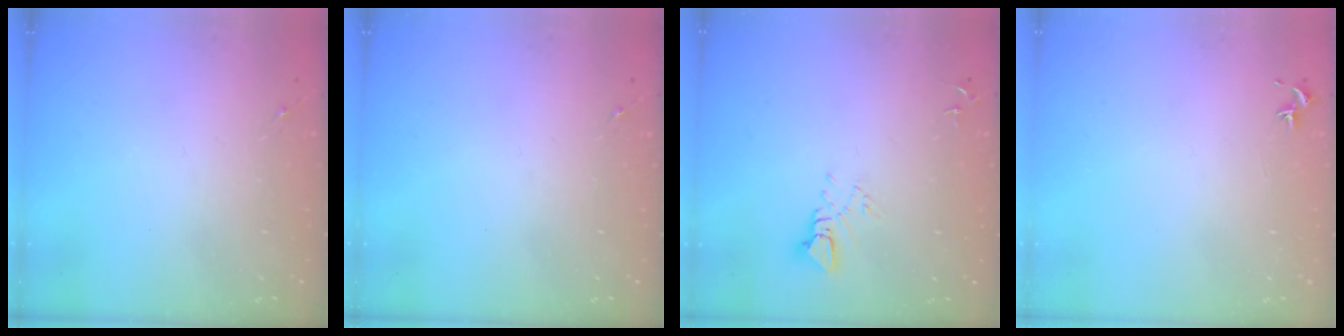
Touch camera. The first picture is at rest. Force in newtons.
{"total": 0.0}
{"total": 5.0, "press": 5.0, "slide": 0.2}
{"total": 0.8, "press": 0.7, "slide": 0.3}